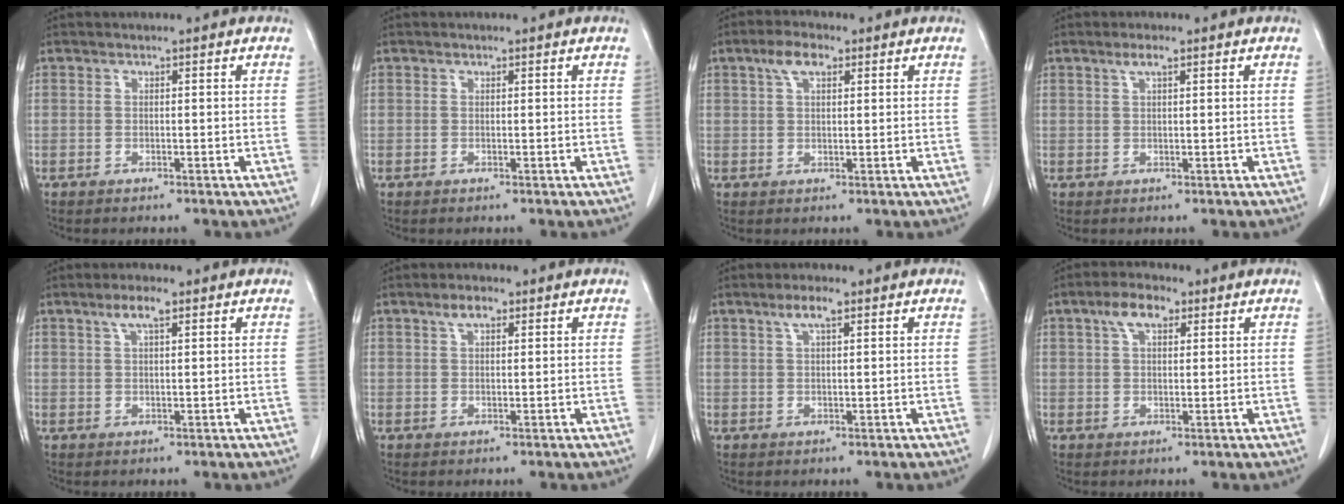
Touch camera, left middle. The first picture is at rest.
{"total": 0.0}
{"total": 4.0, "force": [2.1, 1.7, 2.9], "torque": [-0.063, 0.013, 0.040]}
{"total": 1.8, "force": [1.1, 0.2, 1.4], "torque": [-0.034, 0.005, 0.022]}
{"total": 3.3, "force": [2.0, 0.6, 2.6], "torque": [-0.055, 0.006, 0.037]}
{"total": 2.7, "force": [1.6, 1.1, 1.8], "torque": [-0.039, 0.007, 0.029]}
{"total": 3.1, "force": [1.8, 0.6, 2.4], "torque": [-0.051, 0.006, 0.034]}
{"total": 4.9, "force": [2.6, 2.2, 3.6], "torque": [-0.075, 0.017, 0.047]}